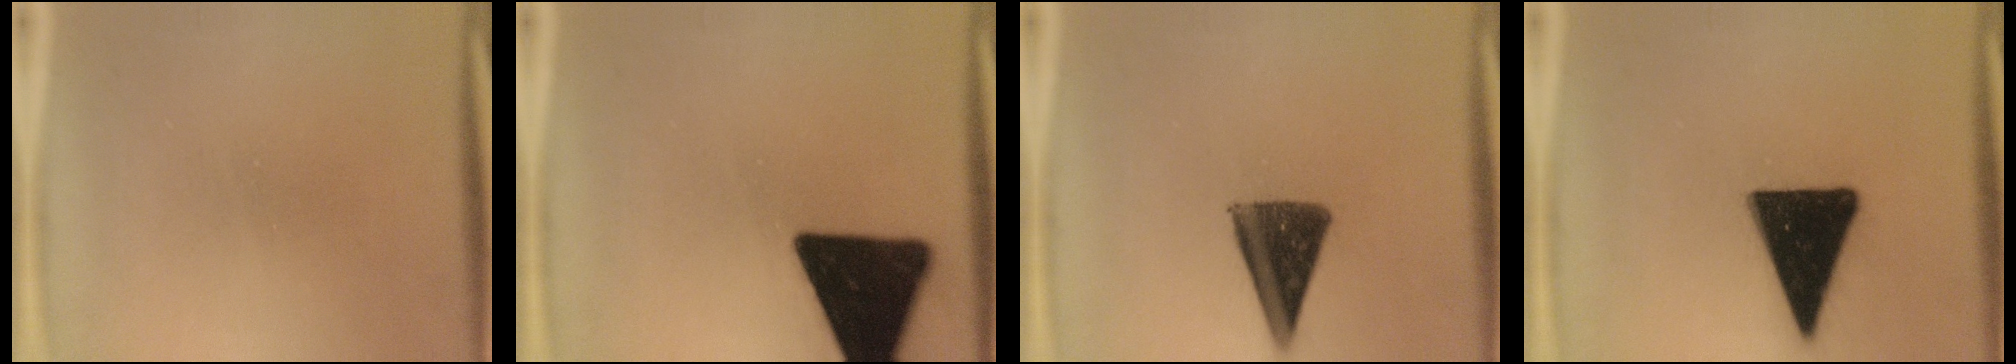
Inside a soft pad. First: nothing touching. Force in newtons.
{"total": 19.0}
{"total": 10.9}
{"total": 18.3}